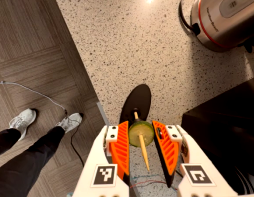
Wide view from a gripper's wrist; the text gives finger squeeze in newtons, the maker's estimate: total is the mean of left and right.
{"total": 8.6, "left": 8.0, "right": 9.2}